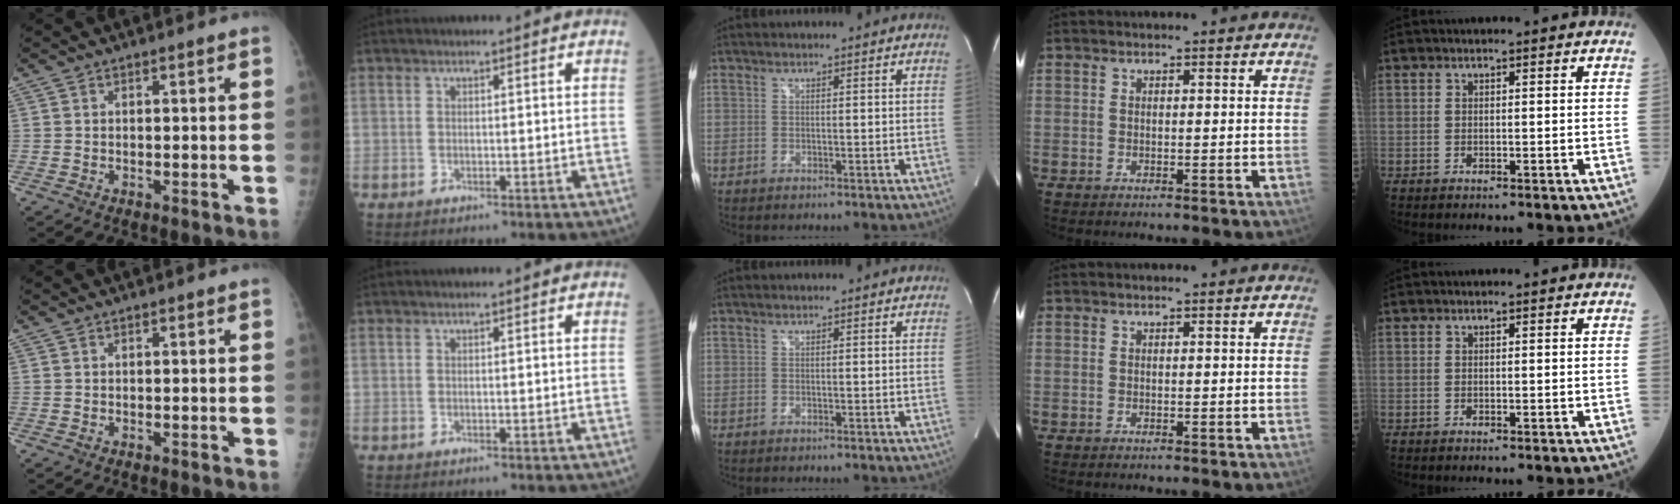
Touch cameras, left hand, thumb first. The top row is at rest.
{}